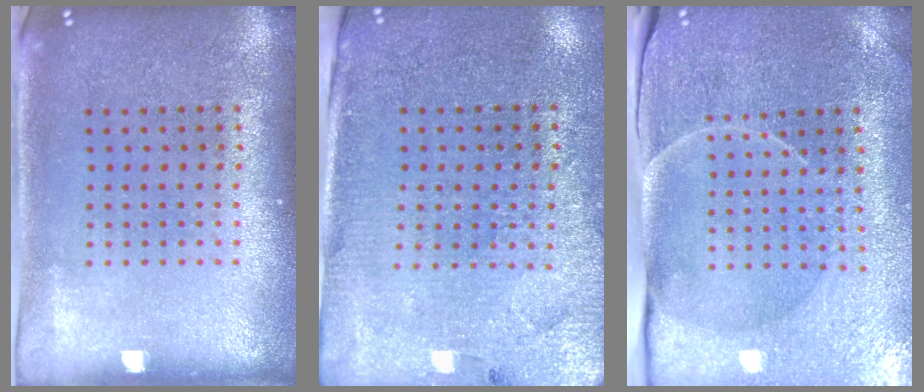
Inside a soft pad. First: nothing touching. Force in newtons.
{"total": 3.1, "press": 2.9, "slide": 1.0}
{"total": 3.6, "press": 3.6, "slide": 0.5}